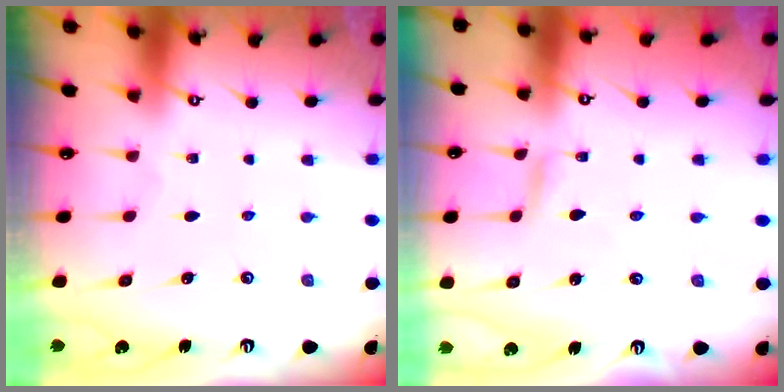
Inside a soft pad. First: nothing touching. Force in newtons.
{"total": 2.9, "press": 2.9, "slide": 0.0}